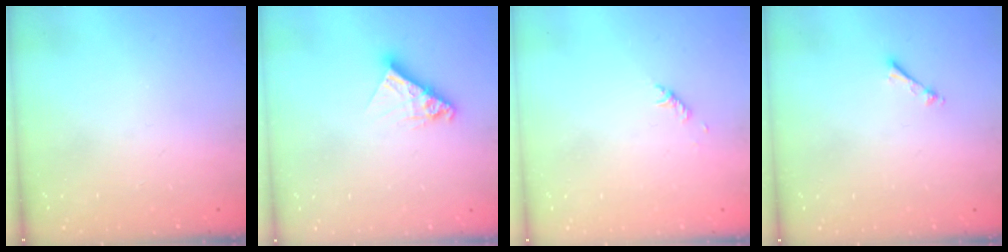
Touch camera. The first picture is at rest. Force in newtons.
{"total": 9.0, "press": 9.0, "slide": 0.9}
{"total": 2.8, "press": 2.7, "slide": 0.6}
{"total": 1.0, "press": 1.0, "slide": 0.2}